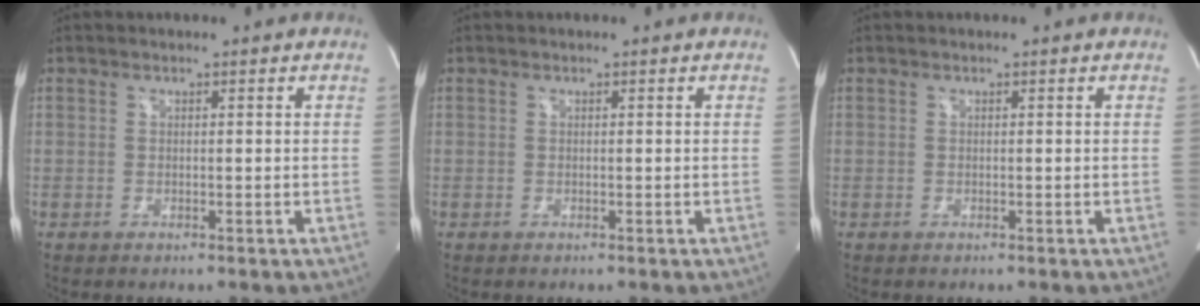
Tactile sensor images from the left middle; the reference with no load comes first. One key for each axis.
{"total": 0.0}
{"total": 0.0}